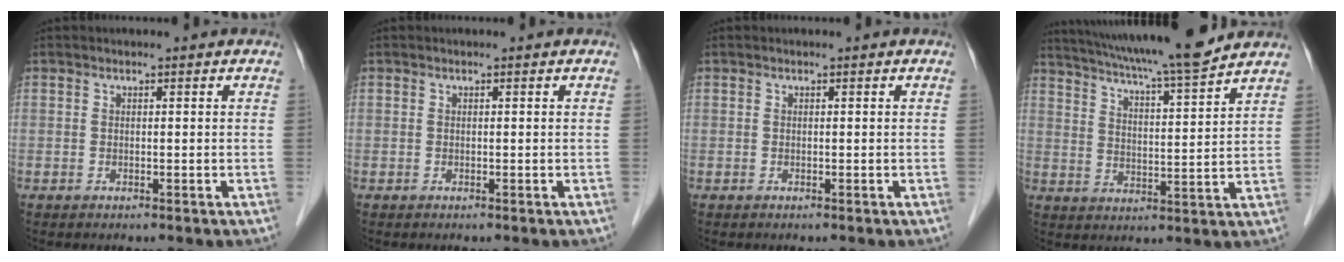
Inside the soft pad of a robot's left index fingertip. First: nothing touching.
{"total": 0.0}
{"total": 0.0}
{"total": 16.5, "force": [14.6, -0.3, 7.6], "torque": [-0.131, 0.002, 0.219]}